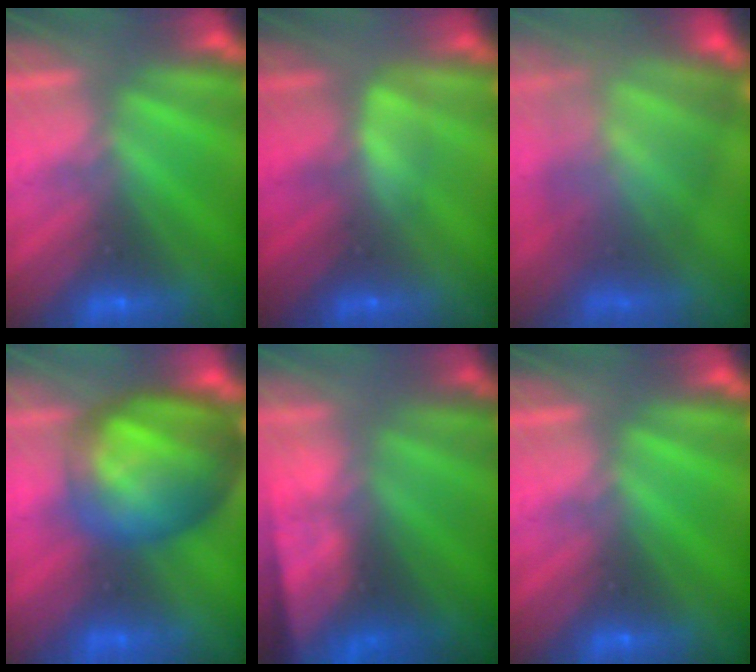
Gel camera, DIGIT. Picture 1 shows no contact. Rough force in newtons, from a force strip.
{"total": 2.4}
{"total": 6.6}
{"total": 7.1}
{"total": 8.4}
{"total": 0.0}